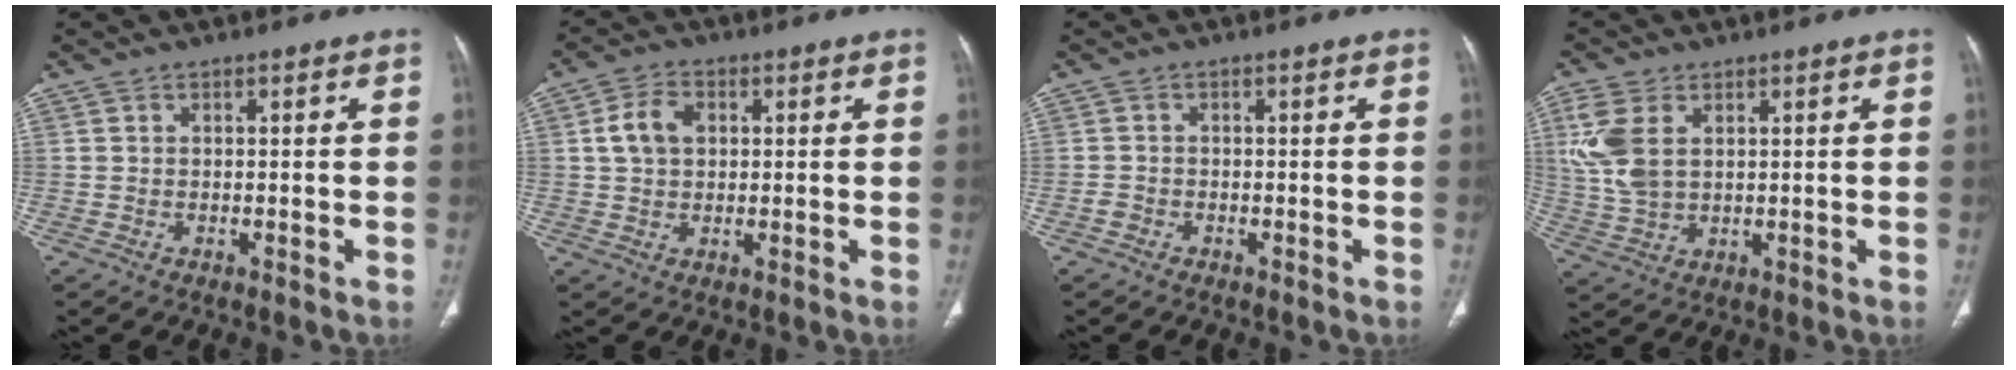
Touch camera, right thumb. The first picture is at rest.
{"total": 6.1, "force": [1.3, 4.4, 4.0], "torque": [-0.068, 0.007, 0.021]}
{"total": 1.2, "force": [-0.7, 0.9, 0.2], "torque": [-0.006, 0.002, -0.019]}
{"total": 8.1, "force": [2.4, 5.0, 5.9], "torque": [-0.139, -0.001, 0.056]}